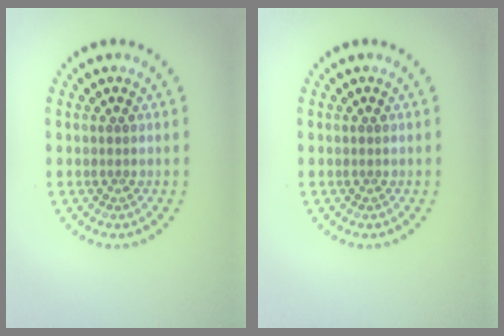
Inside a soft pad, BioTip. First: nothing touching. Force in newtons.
{"total": 0.0}